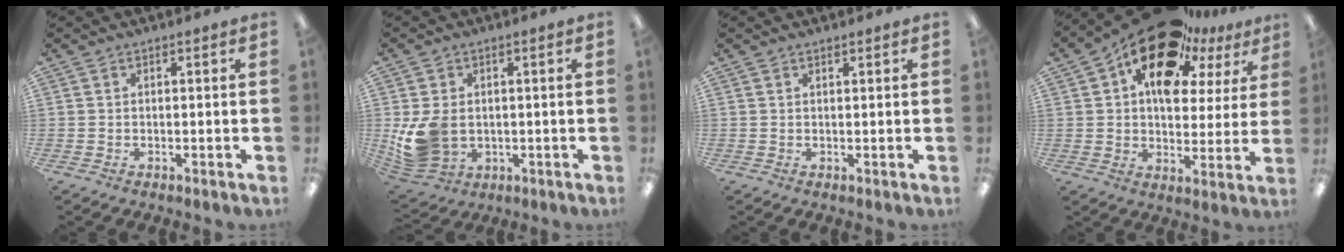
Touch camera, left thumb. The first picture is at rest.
{"total": 9.5, "force": [-0.4, 7.4, 5.8], "torque": [-0.133, 0.007, -0.001]}
{"total": 0.6, "force": [0.6, 0.2, 0.2], "torque": [-0.005, 0.001, 0.010]}
{"total": 19.6, "force": [13.0, 10.0, 10.8], "torque": [-0.181, -0.075, 0.225]}